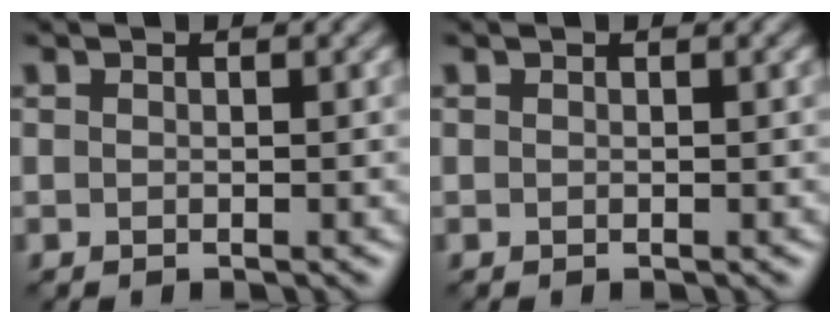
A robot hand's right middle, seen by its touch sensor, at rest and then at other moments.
{"total": 0.0}